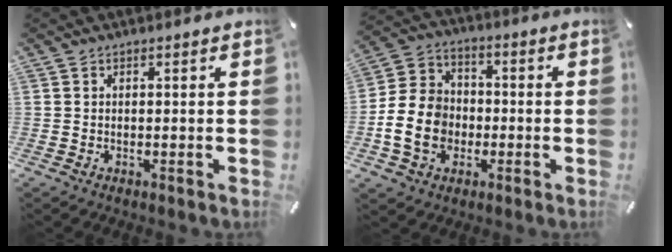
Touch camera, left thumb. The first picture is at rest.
{"total": 12.4, "force": [-3.4, 10.2, 6.1], "torque": [-0.144, 0.029, -0.060]}